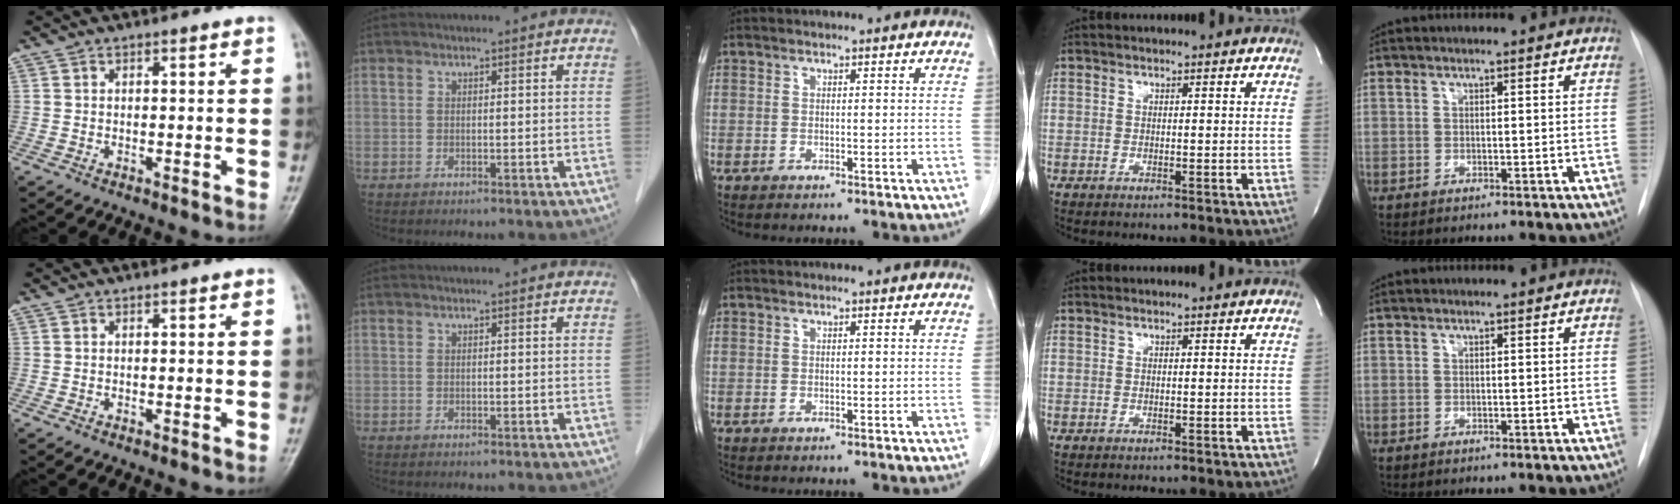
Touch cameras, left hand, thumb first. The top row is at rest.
{}